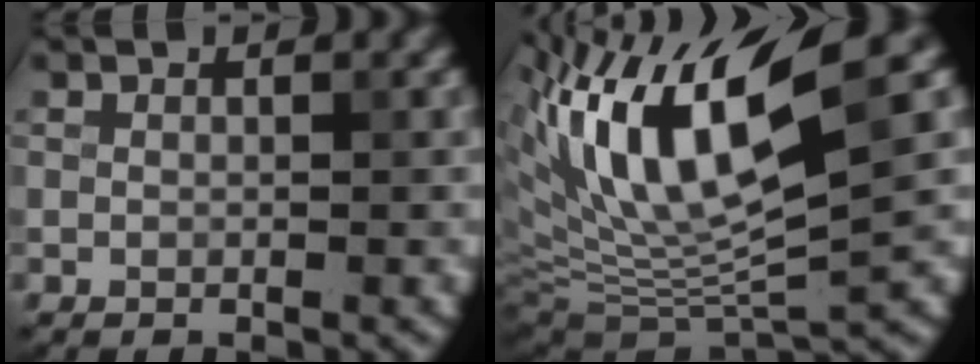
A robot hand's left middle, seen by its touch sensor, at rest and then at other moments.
{"total": 13.5, "force": [5.4, 4.0, 11.8], "torque": [-0.228, 0.011, 0.102]}